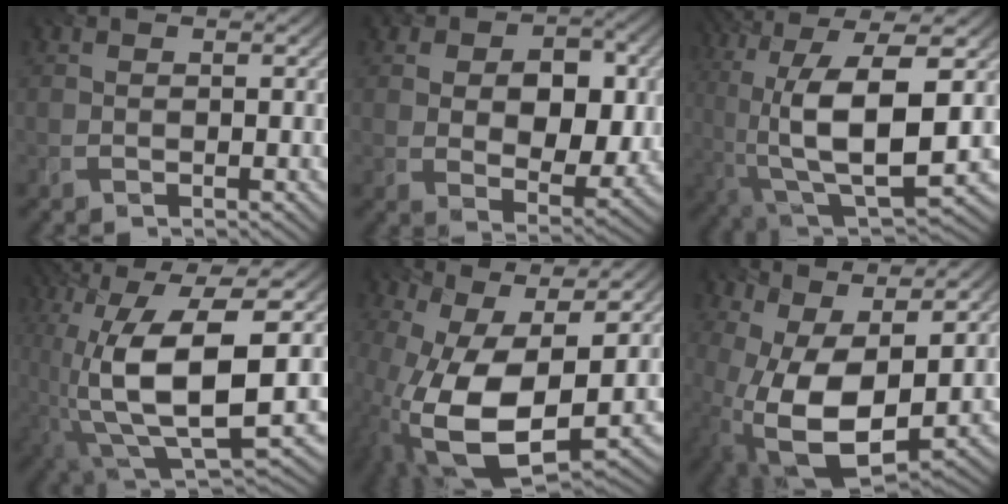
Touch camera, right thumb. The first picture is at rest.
{"total": 11.4, "force": [1.9, 7.8, 8.0], "torque": [-0.135, 0.000, 0.023]}
{"total": 16.1, "force": [0.0, 7.0, 14.5], "torque": [-0.276, -0.011, 0.018]}
{"total": 17.2, "force": [-1.1, 7.6, 15.4], "torque": [-0.297, -0.034, -0.002]}
{"total": 15.9, "force": [-1.7, 8.7, 13.2], "torque": [-0.272, -0.040, -0.020]}
{"total": 14.1, "force": [0.8, 8.6, 11.2], "torque": [-0.217, -0.032, 0.019]}